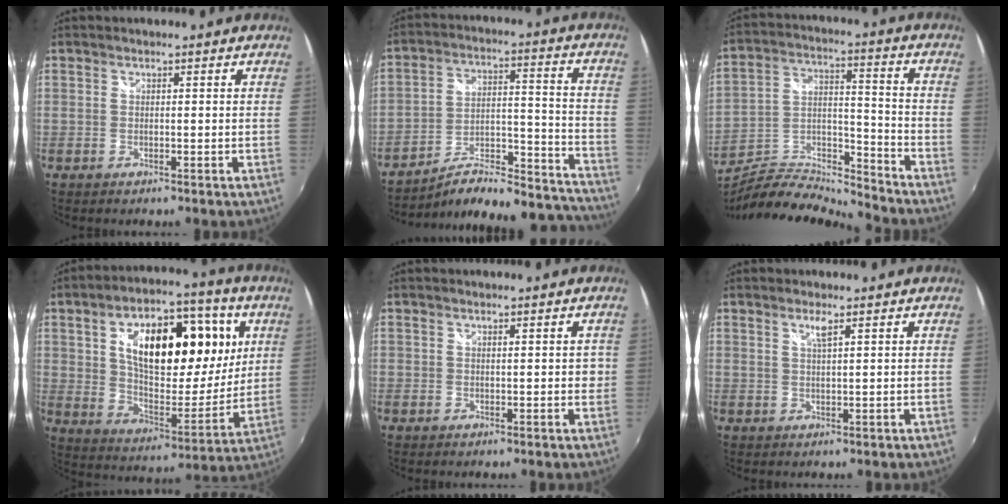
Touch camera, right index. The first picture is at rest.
{"total": 22.5, "force": [-21.0, 3.9, 7.1], "torque": [-0.092, 0.028, -0.272]}
{"total": 12.3, "force": [-11.5, 0.2, 4.3], "torque": [-0.081, 0.000, -0.215]}
{"total": 22.9, "force": [7.7, 10.5, 18.8], "torque": [-0.307, 0.013, 0.127]}
{"total": 1.1, "force": [0.5, -0.8, 0.4], "torque": [0.010, -0.004, 0.013]}
{"total": 2.0, "force": [1.2, 0.1, 1.6], "torque": [-0.028, 0.000, 0.020]}